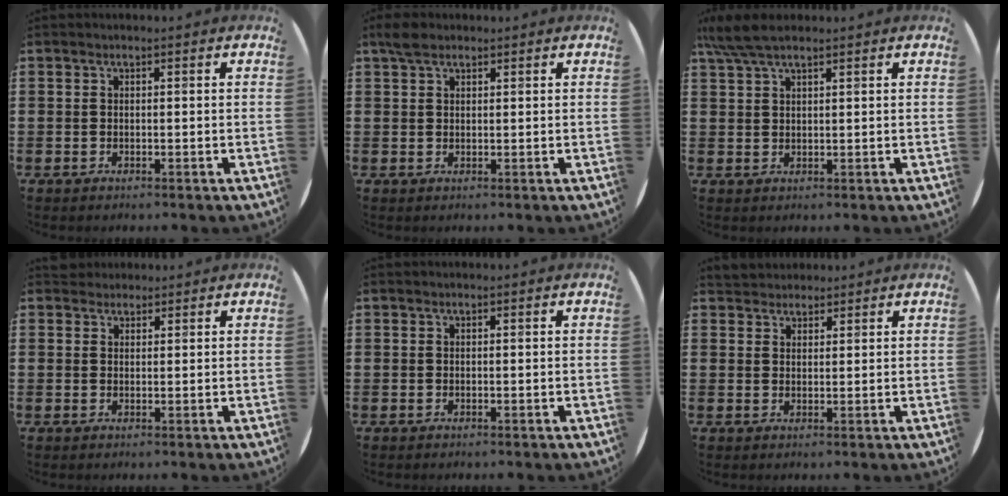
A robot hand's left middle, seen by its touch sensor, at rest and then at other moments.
{"total": 2.1, "force": [1.7, 0.9, 0.9], "torque": [-0.014, 0.003, 0.029]}
{"total": 4.4, "force": [3.4, 0.9, 2.6], "torque": [-0.058, 0.001, 0.062]}
{"total": 1.7, "force": [1.6, 0.6, -0.2], "torque": [0.000, 0.004, 0.033]}
{"total": 0.0}
{"total": 2.4, "force": [2.3, 0.8, -0.3], "torque": [0.000, 0.000, 0.046]}